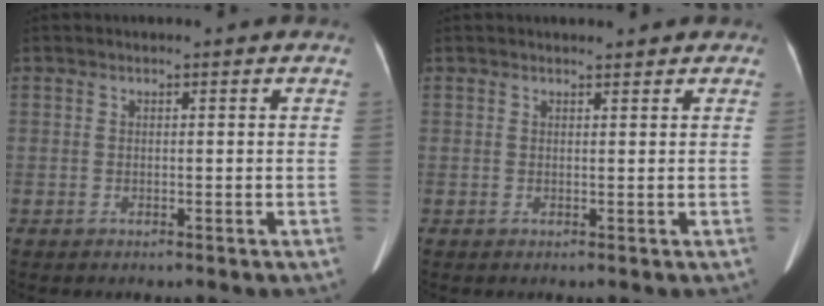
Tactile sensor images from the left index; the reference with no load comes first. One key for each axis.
{"total": 2.3, "fx": 2.0, "fy": 0.9, "fz": 0.8, "tx": -0.009, "ty": 0.008, "tz": 0.021}